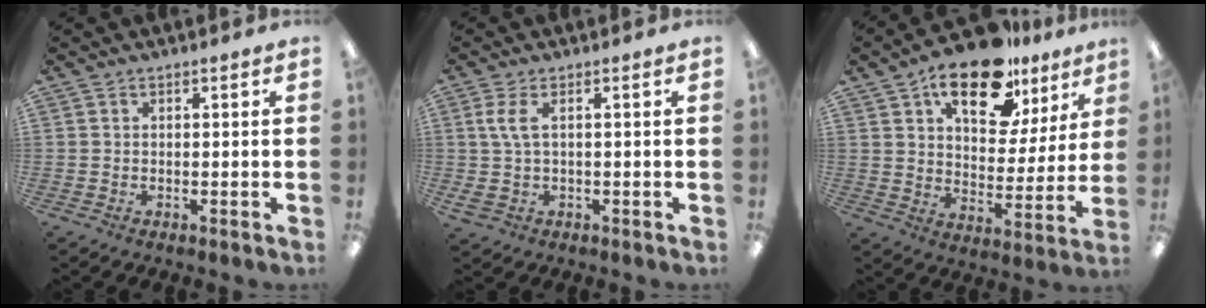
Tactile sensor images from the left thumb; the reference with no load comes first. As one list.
[{"total": 6.0, "force": [1.1, 2.8, 5.2], "torque": [-0.118, 0.001, 0.016]}, {"total": 18.3, "force": [12.1, 8.7, 10.6], "torque": [-0.158, -0.060, 0.206]}]